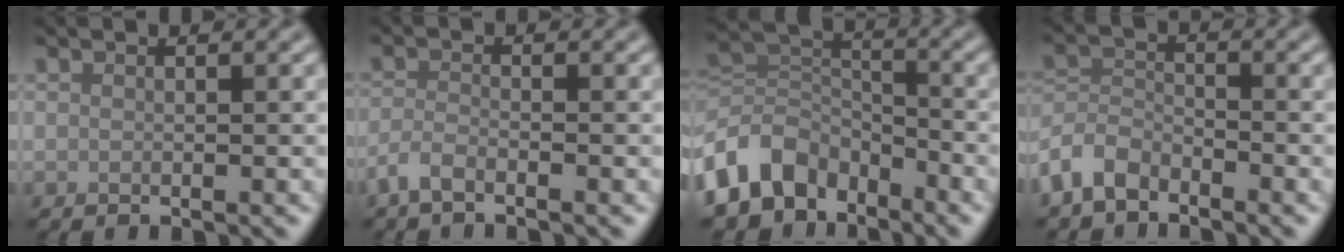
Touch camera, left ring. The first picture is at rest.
{"total": 1.8, "force": [-1.3, 0.5, 1.1], "torque": [-0.027, -0.001, -0.034]}
{"total": 7.7, "force": [-4.8, 5.3, 2.9], "torque": [-0.049, -0.005, -0.107]}
{"total": 3.4, "force": [-2.7, 1.7, 1.2], "torque": [-0.024, 0.002, -0.069]}